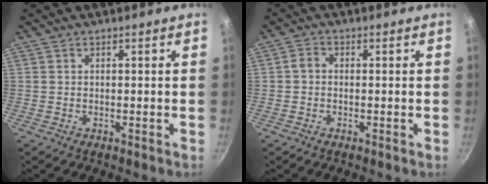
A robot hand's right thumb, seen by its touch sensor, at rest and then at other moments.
{"total": 1.8, "force": [0.2, 1.4, 1.1], "torque": [-0.018, 0.007, 0.002]}